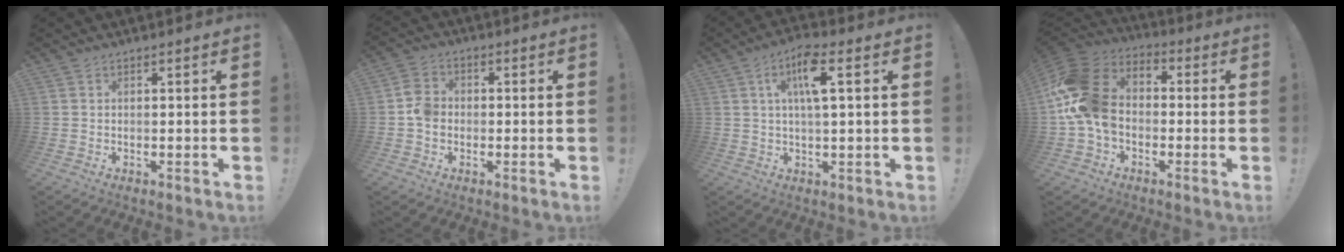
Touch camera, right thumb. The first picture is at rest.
{"total": 6.0, "force": [-1.6, 4.9, 3.0], "torque": [-0.038, 0.022, -0.025]}
{"total": 9.6, "force": [3.1, 2.3, 8.8], "torque": [-0.141, 0.001, 0.048]}
{"total": 18.2, "force": [-1.1, 13.1, 12.6], "torque": [-0.241, 0.022, -0.013]}